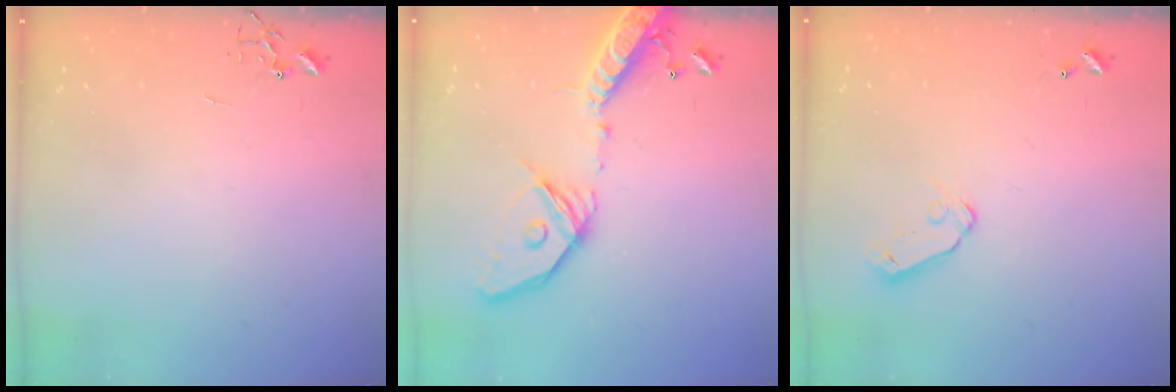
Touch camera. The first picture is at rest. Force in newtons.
{"total": 21.3, "press": 20.9, "slide": 4.1}
{"total": 6.2, "press": 6.2, "slide": 0.6}